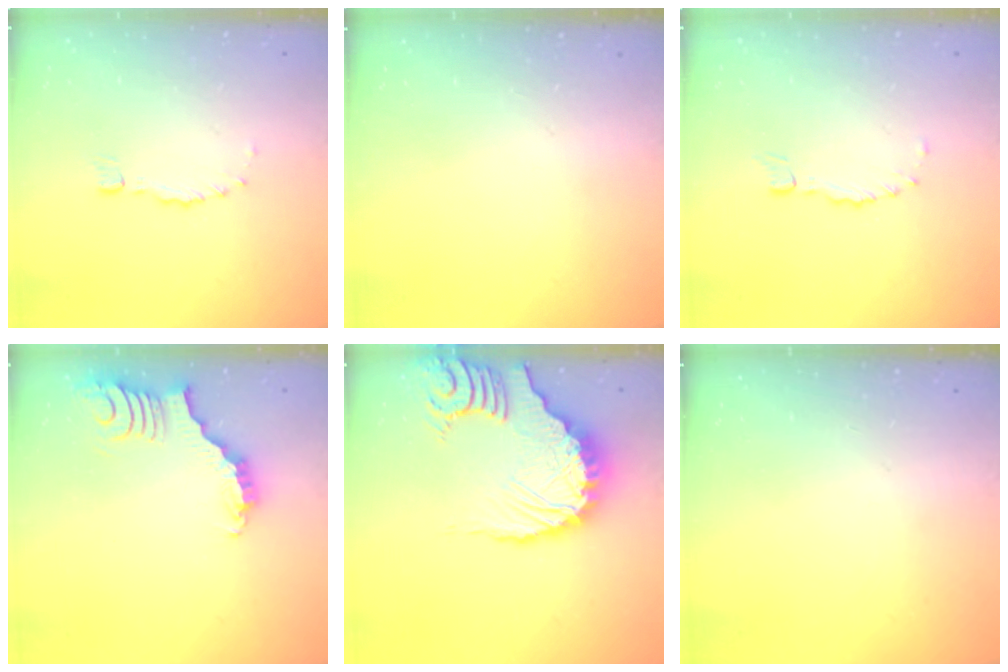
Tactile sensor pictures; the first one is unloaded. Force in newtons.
{"total": 0.0}
{"total": 0.0}
{"total": 3.9, "press": 3.8, "slide": 0.5}
{"total": 11.6, "press": 11.5, "slide": 1.5}
{"total": 0.0}